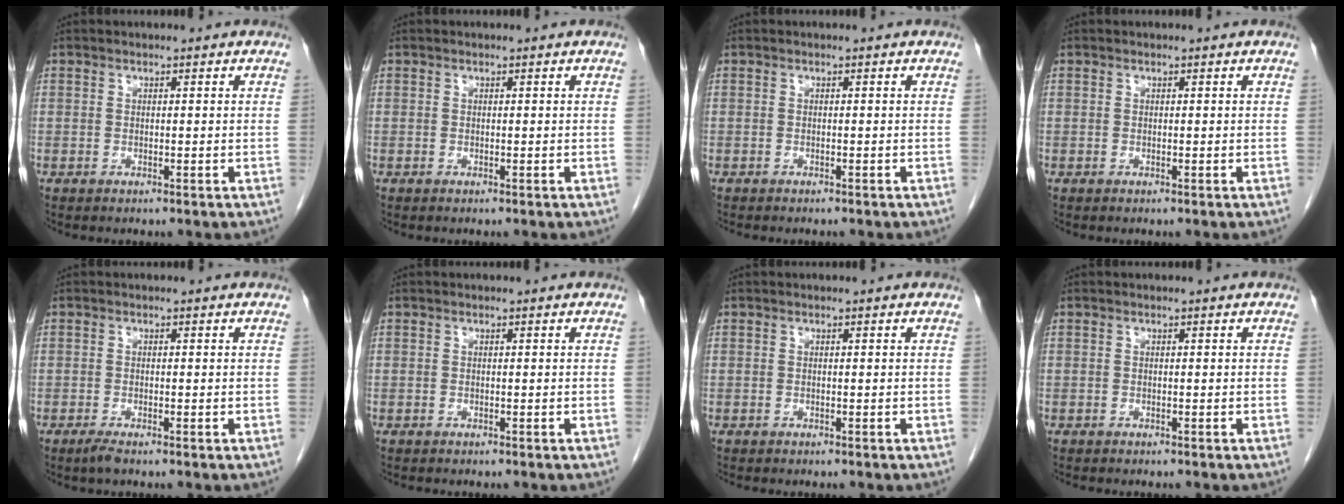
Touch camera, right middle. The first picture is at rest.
{"total": 0.0}
{"total": 2.6, "force": [-2.3, 0.6, 1.1], "torque": [-0.020, -0.005, -0.024]}
{"total": 0.0}
{"total": 1.5, "force": [-1.2, 0.1, 0.9], "torque": [-0.028, -0.005, -0.023]}
{"total": 1.9, "force": [-1.7, 0.4, 0.8], "torque": [-0.015, -0.004, -0.018]}
{"total": 2.1, "force": [-1.8, 0.5, 0.9], "torque": [-0.017, -0.005, -0.019]}
{"total": 2.9, "force": [-2.5, 0.7, 1.3], "torque": [-0.021, -0.005, -0.027]}